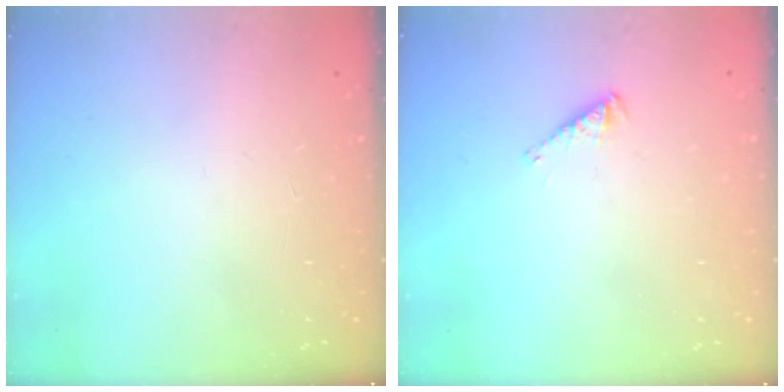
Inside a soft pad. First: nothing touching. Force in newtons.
{"total": 2.9, "press": 2.9, "slide": 0.3}